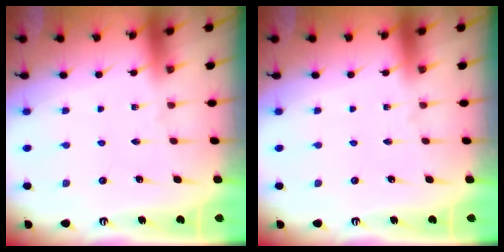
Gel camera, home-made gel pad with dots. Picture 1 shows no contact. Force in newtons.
{"total": 0.0}